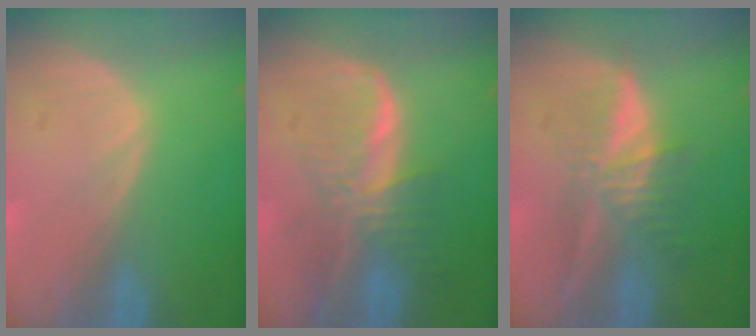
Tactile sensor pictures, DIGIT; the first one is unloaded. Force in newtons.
{"total": 8.2, "press": 7.0, "slide": 4.2}
{"total": 5.8, "press": 5.4, "slide": 2.1}